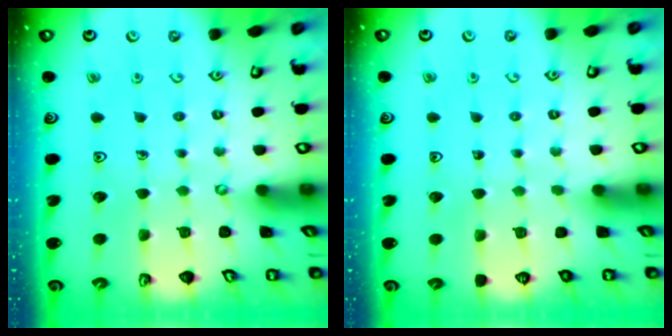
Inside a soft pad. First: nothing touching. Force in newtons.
{"total": 0.0}